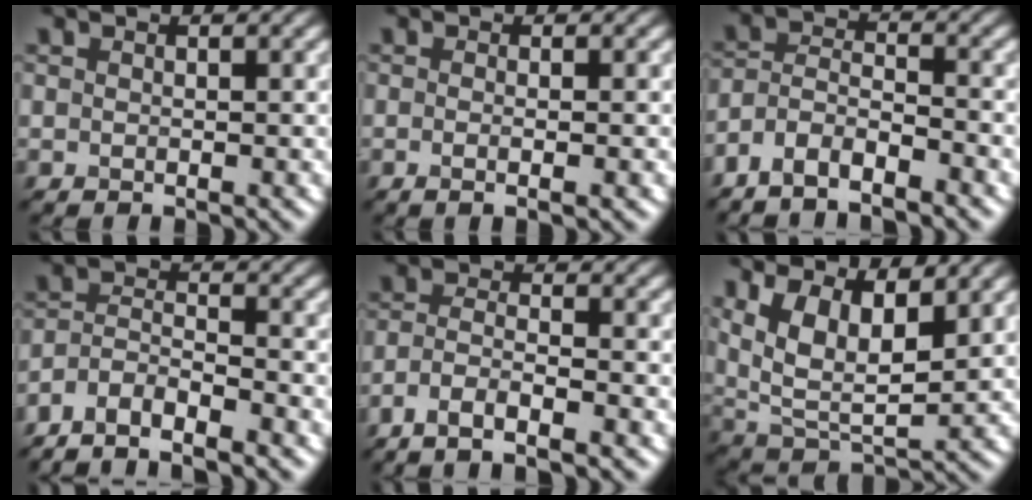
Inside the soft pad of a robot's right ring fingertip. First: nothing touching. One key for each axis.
{"total": 2.6, "fx": -0.1, "fy": 1.1, "fz": 2.4, "tx": -0.013, "ty": -0.007, "tz": -0.019}
{"total": 4.3, "fx": -3.6, "fy": 1.1, "fz": 2.1, "tx": -0.039, "ty": -0.001, "tz": -0.076}
{"total": 5.1, "fx": -4.4, "fy": 1.1, "fz": 2.3, "tx": -0.041, "ty": -0.004, "tz": -0.088}
{"total": 4.1, "fx": -2.9, "fy": 0.8, "fz": 2.7, "tx": -0.054, "ty": -0.001, "tz": -0.061}
{"total": 7.9, "fx": 3.6, "fy": 3.9, "fz": 5.9, "tx": -0.115, "ty": -0.004, "tz": 0.065}